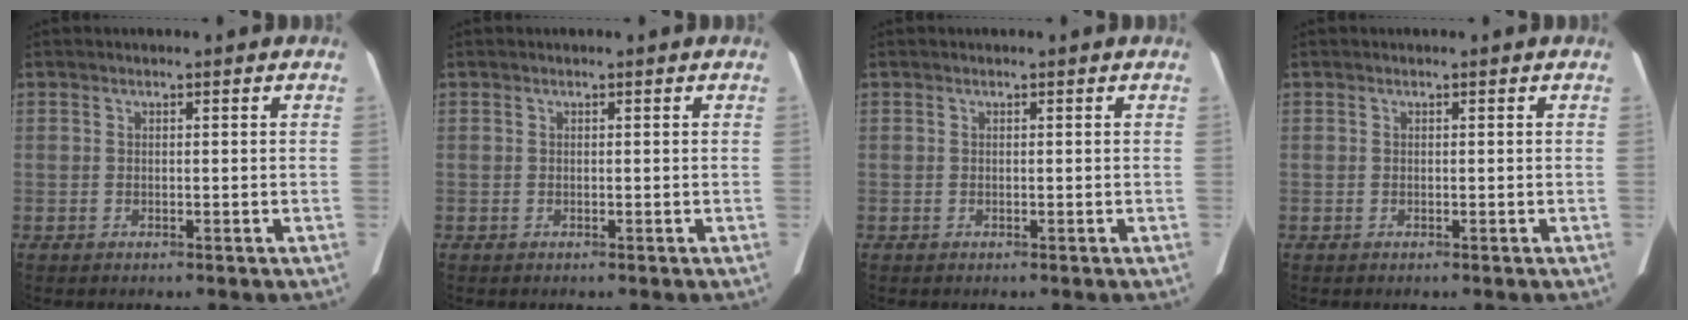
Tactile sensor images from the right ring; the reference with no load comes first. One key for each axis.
{"total": 0.0}
{"total": 0.0}
{"total": 0.0}